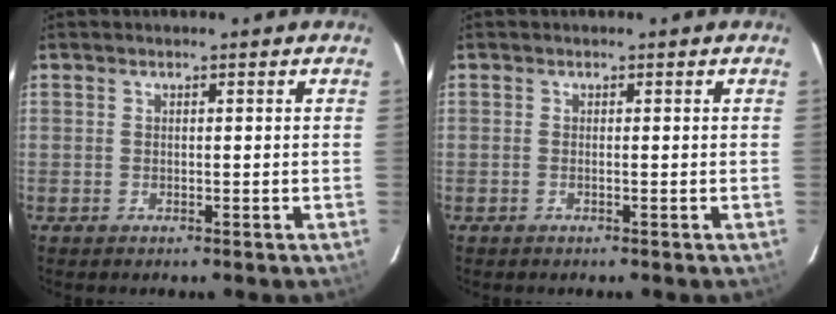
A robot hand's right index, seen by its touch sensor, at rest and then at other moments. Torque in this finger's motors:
{"motor_torque": [-0.26, 0.07, 0.03, 0.01]}